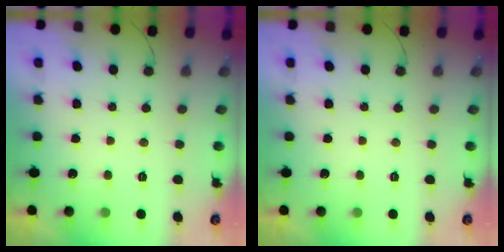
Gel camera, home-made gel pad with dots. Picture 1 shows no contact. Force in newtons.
{"total": 0.0}